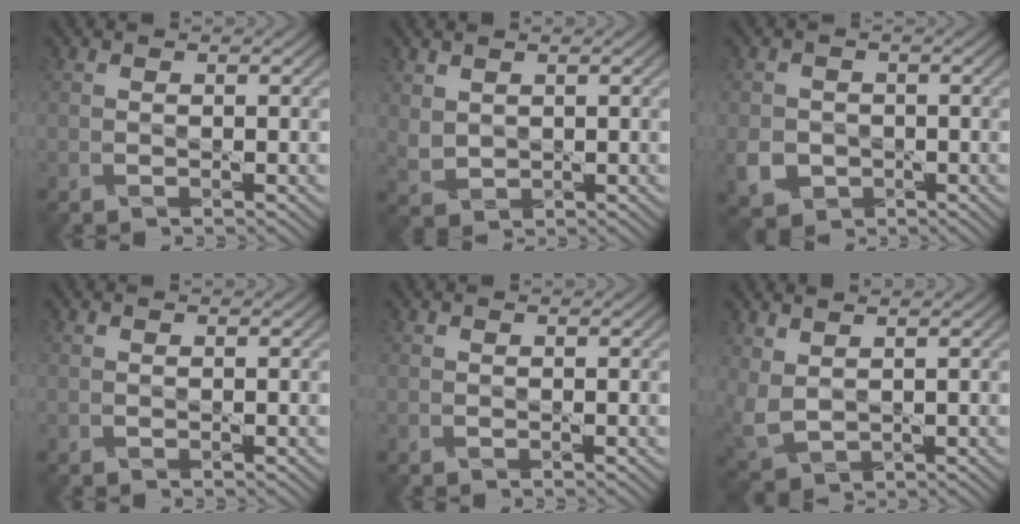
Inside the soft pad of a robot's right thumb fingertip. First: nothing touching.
{"total": 2.5, "force": [1.4, 1.7, 1.2], "torque": [-0.039, -0.002, 0.032]}
{"total": 4.2, "force": [-1.4, 3.7, 1.5], "torque": [-0.045, -0.011, -0.031]}
{"total": 0.0}
{"total": 0.0}
{"total": 4.6, "force": [1.9, 3.0, 3.0], "torque": [-0.098, -0.009, 0.049]}